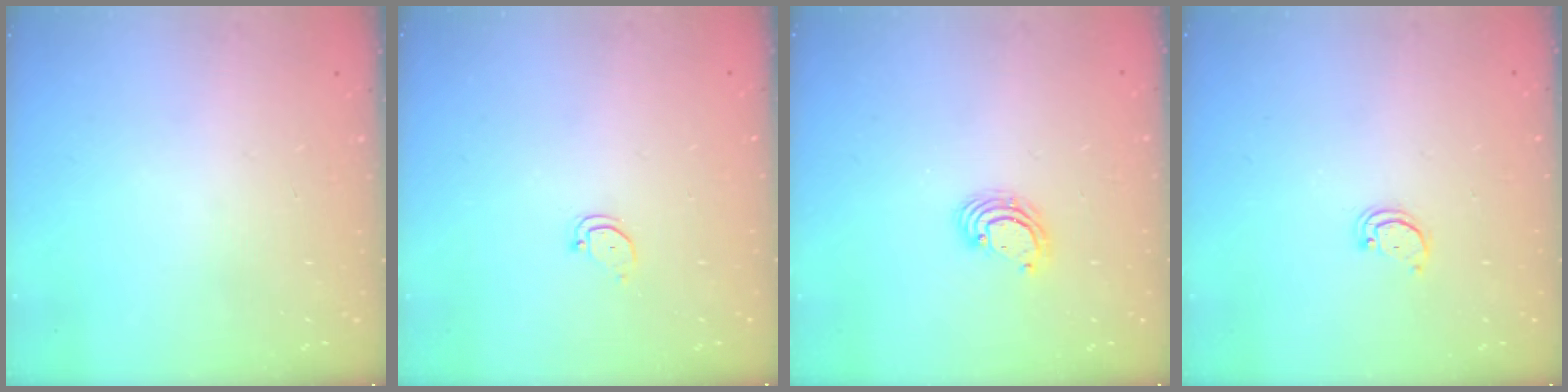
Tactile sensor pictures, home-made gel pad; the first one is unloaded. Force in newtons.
{"total": 2.4, "press": 2.4, "slide": 0.2}
{"total": 3.3, "press": 3.3, "slide": 0.2}
{"total": 2.1, "press": 2.1, "slide": 0.2}